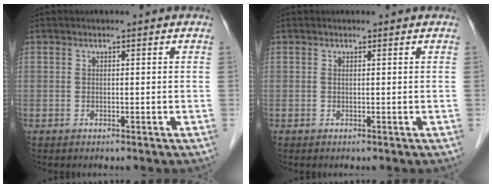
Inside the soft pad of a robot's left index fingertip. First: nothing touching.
{"total": 0.0}